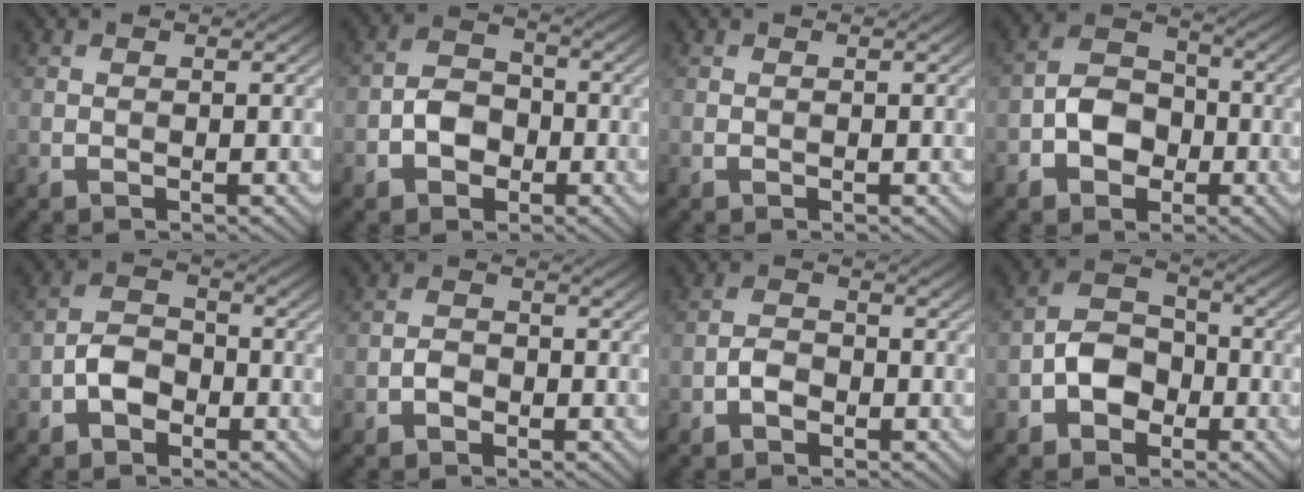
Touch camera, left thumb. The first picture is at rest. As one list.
[{"total": 4.8, "force": [-1.8, 3.5, 2.8], "torque": [-0.048, 0.003, -0.041]}, {"total": 0.0}, {"total": 6.5, "force": [-2.3, 4.7, 3.8], "torque": [-0.069, 0.003, -0.052]}, {"total": 4.5, "force": [-2.1, 3.0, 2.6], "torque": [-0.047, 0.008, -0.049]}, {"total": 2.0, "force": [-1.1, 1.3, 1.1], "torque": [-0.019, 0.003, -0.025]}, {"total": 2.6, "force": [-1.4, 1.6, 1.5], "torque": [-0.026, 0.006, -0.031]}, {"total": 6.4, "force": [-2.7, 4.6, 3.6], "torque": [-0.065, 0.007, -0.060]}]